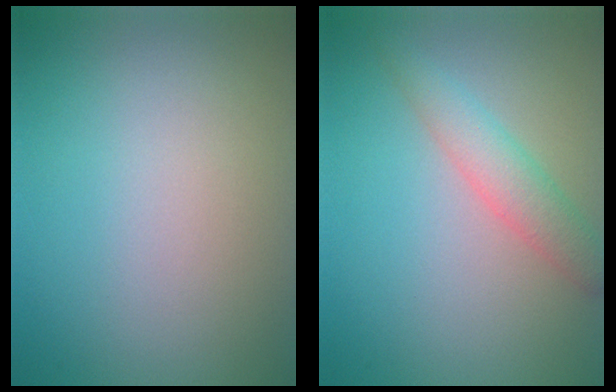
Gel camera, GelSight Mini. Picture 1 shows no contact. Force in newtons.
{"total": 2.8, "press": 2.8, "slide": 0.1}